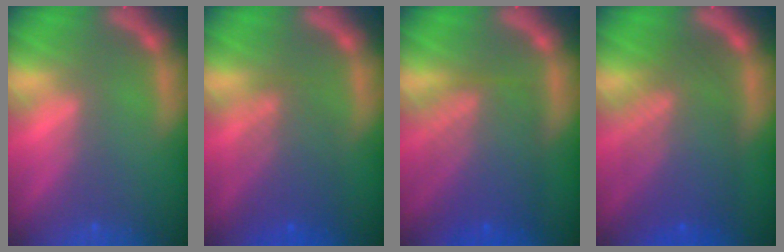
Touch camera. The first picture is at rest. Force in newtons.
{"total": 5.1}
{"total": 8.0}
{"total": 8.5}